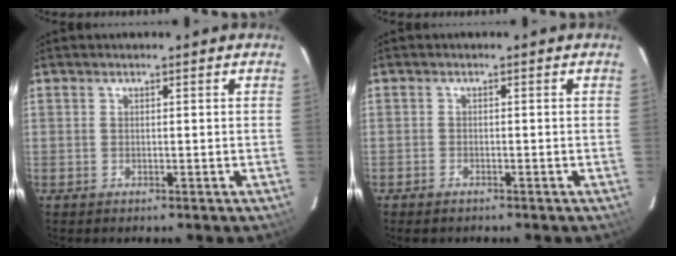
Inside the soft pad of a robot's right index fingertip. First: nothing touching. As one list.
[{"total": 1.6, "force": [-1.4, 0.7, 0.4], "torque": [-0.018, -0.001, -0.027]}]